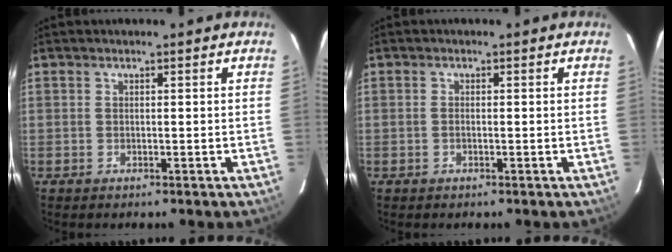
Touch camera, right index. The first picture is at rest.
{"total": 0.7, "force": [-0.2, 0.3, 0.6], "torque": [-0.013, 0.001, -0.005]}